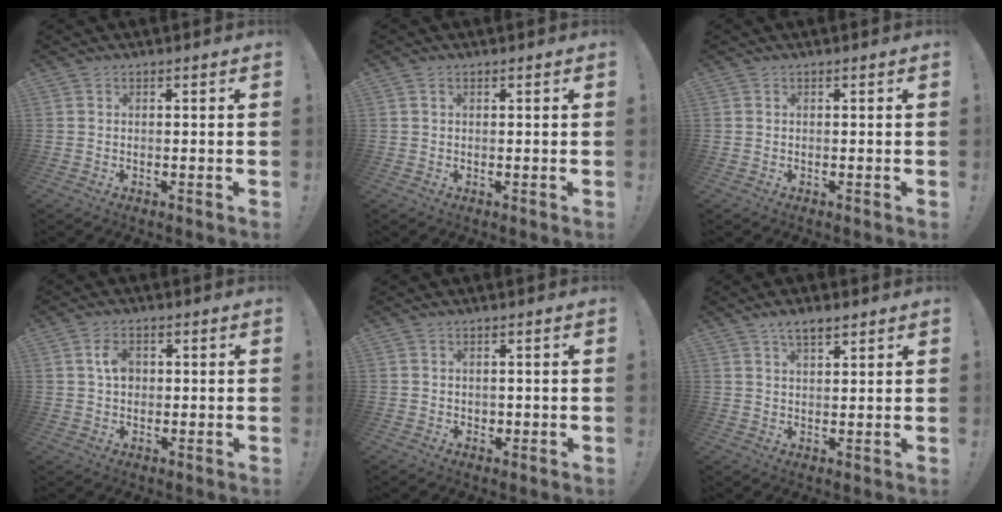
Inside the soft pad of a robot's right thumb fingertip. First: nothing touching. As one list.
[{"total": 0.8, "force": [0.4, 0.5, 0.5], "torque": [-0.013, 0.004, 0.008]}, {"total": 0.0}, {"total": 5.4, "force": [0.9, 3.8, 3.7], "torque": [-0.051, 0.004, 0.014]}, {"total": 1.0, "force": [0.1, 1.0, 0.3], "torque": [0.002, 0.000, 0.000]}, {"total": 4.7, "force": [3.2, 1.8, 2.9], "torque": [-0.041, -0.017, 0.057]}]